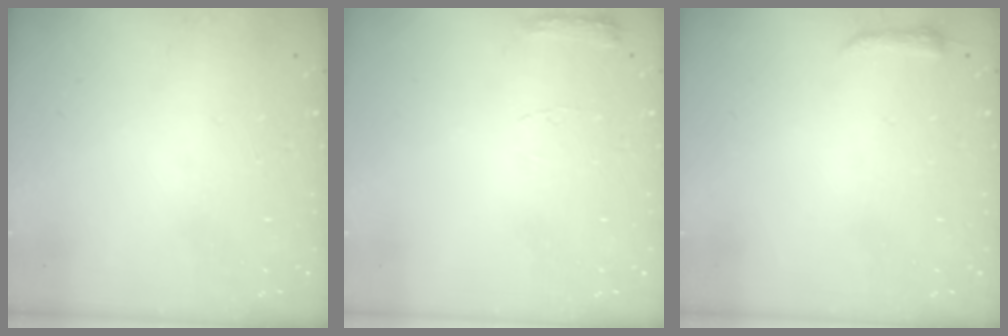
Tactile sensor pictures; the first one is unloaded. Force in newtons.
{"total": 5.6, "press": 5.6, "slide": 0.7}
{"total": 3.7, "press": 3.7, "slide": 0.7}